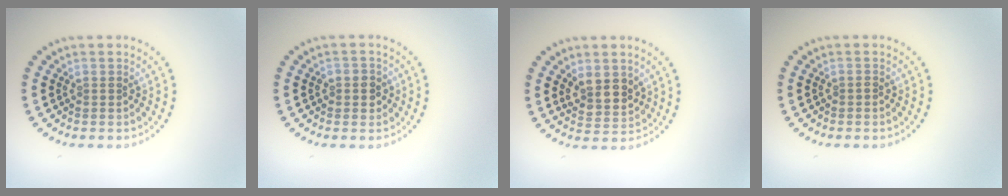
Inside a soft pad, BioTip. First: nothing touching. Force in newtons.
{"total": 1.8, "press": 1.7, "slide": 0.6}
{"total": 3.0, "press": 2.7, "slide": 1.3}
{"total": 0.7, "press": 0.6, "slide": 0.3}